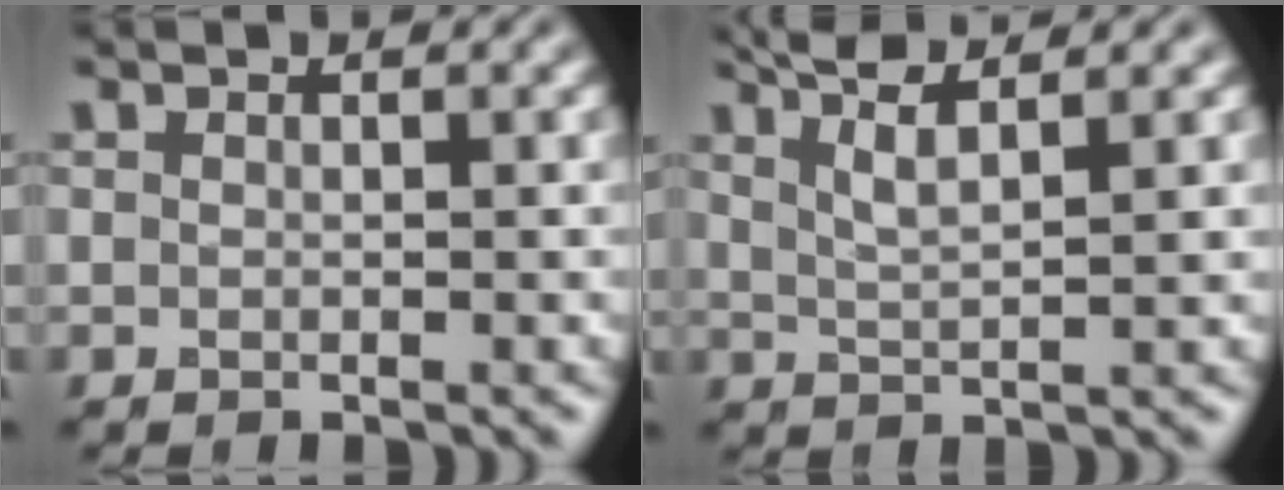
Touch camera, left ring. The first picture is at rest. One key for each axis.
{"total": 4.6, "fx": 3.1, "fy": 0.9, "fz": 3.2, "tx": -0.047, "ty": 0.016, "tz": 0.040}